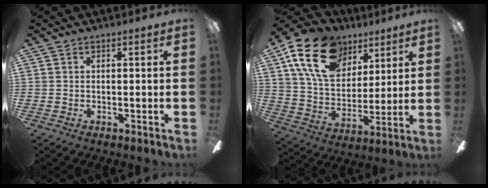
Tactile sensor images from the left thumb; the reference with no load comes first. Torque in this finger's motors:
{"motor_torque": [0.31, 0.50, 1.74, -1.03, 0.55]}